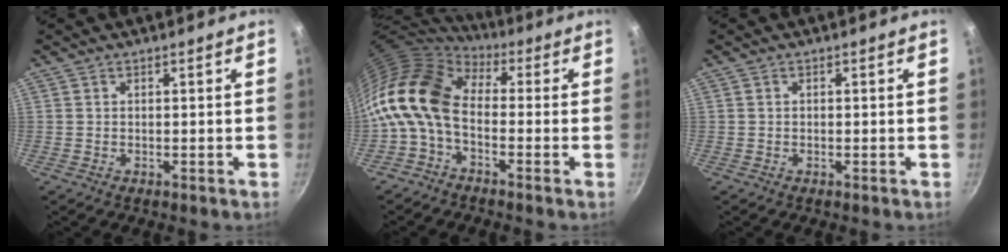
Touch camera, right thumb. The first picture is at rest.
{"total": 12.9, "force": [-1.4, 8.3, 9.8], "torque": [-0.178, 0.027, -0.048]}
{"total": 0.0}